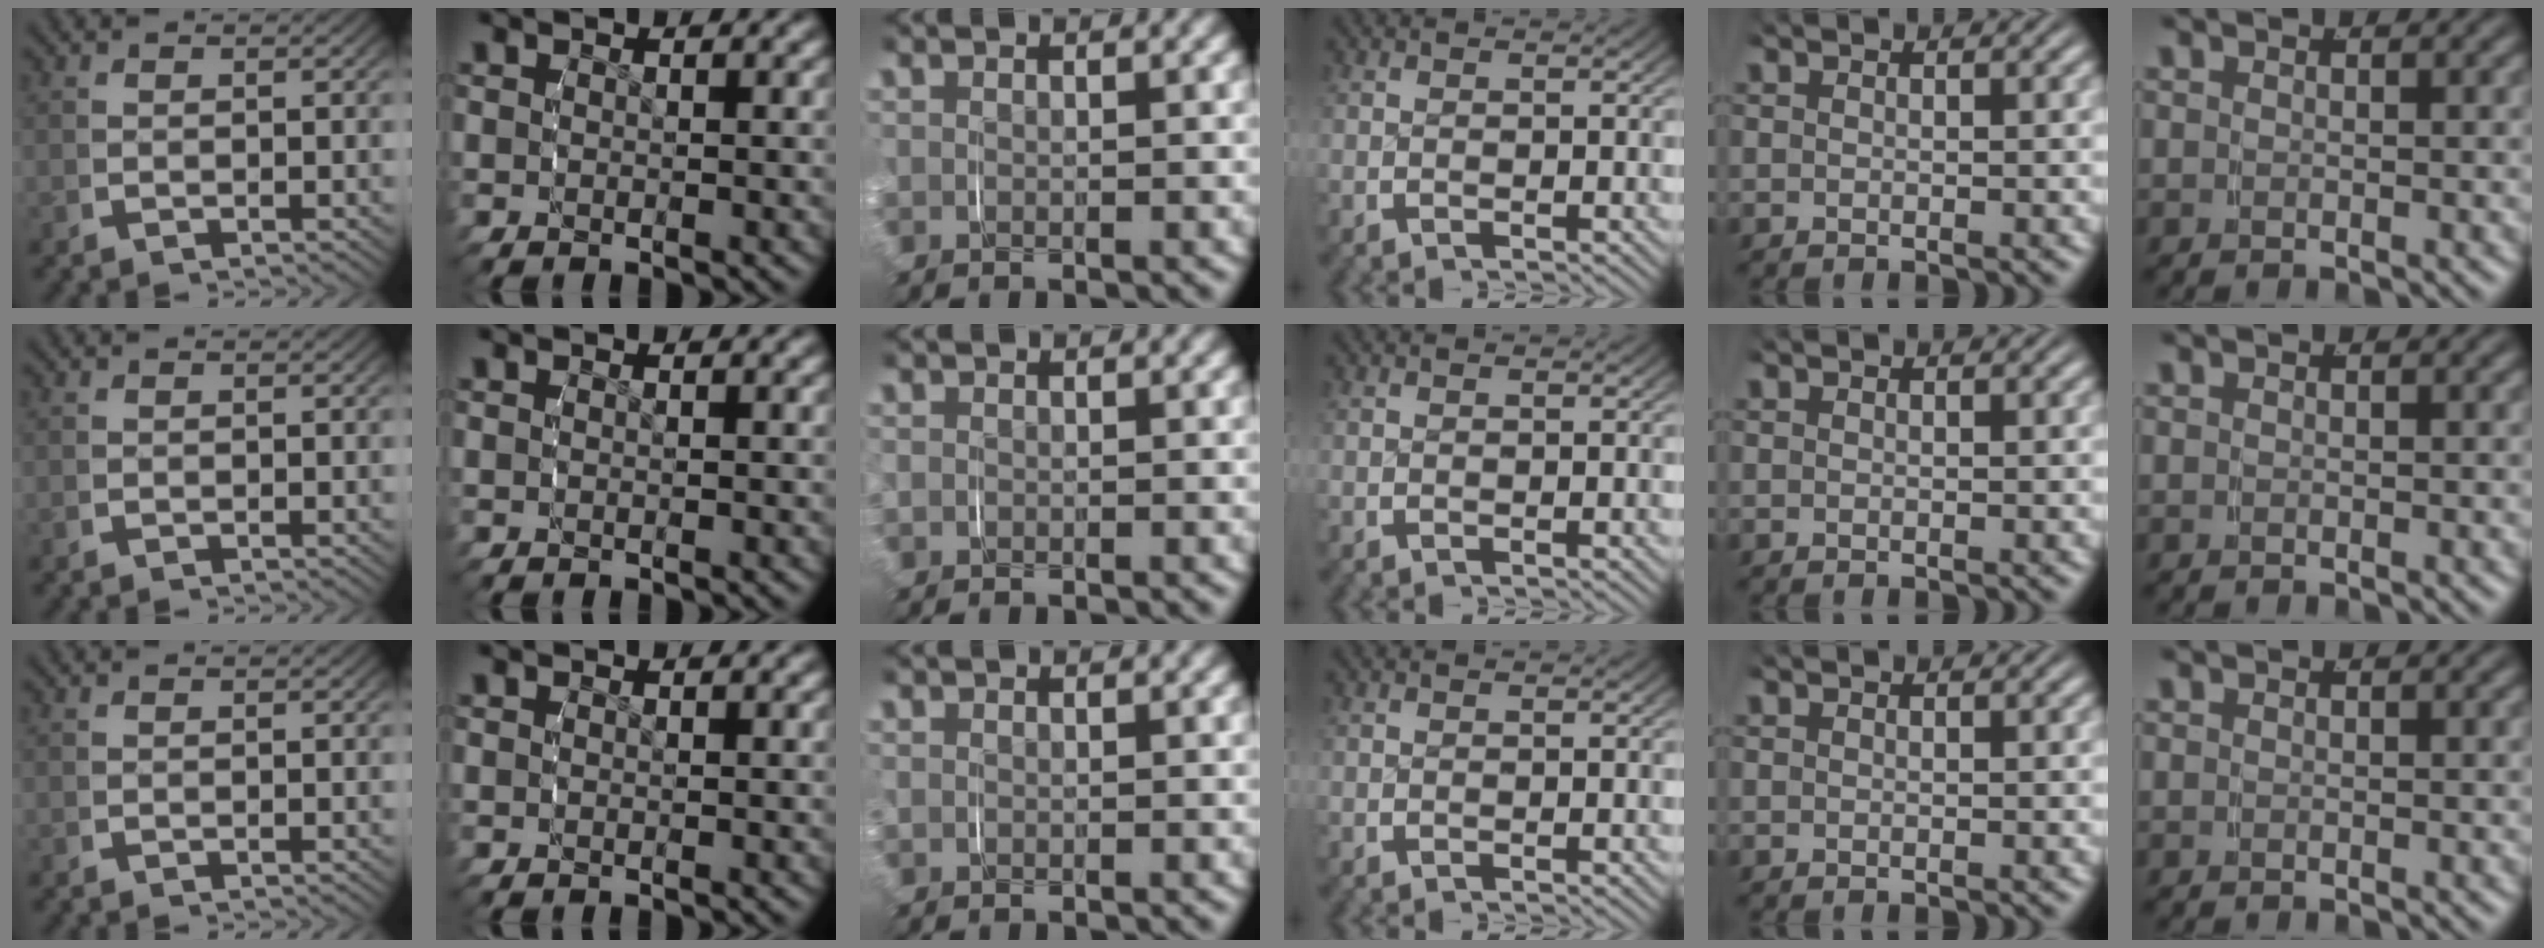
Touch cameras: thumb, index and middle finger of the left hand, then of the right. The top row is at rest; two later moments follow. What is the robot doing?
{"motion": "grasp_and_lifting", "object": "paper towel"}